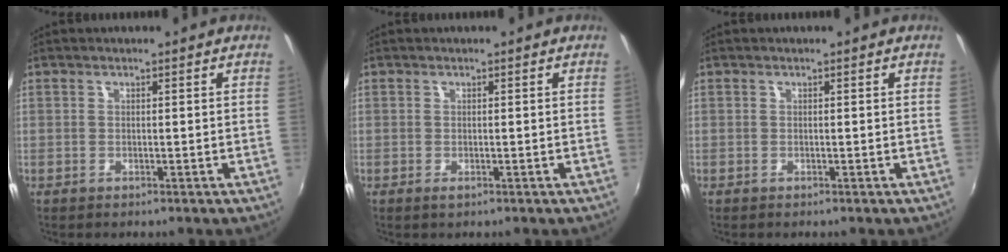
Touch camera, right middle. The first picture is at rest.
{"total": 0.6, "force": [-0.2, 0.2, 0.5], "torque": [-0.009, -0.001, -0.003]}
{"total": 0.0}